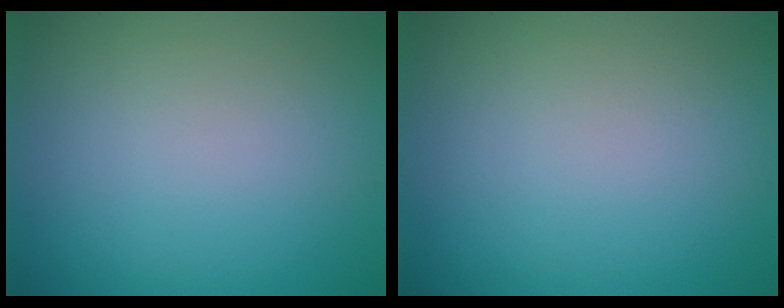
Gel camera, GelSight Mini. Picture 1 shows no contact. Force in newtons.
{"total": 0.0}